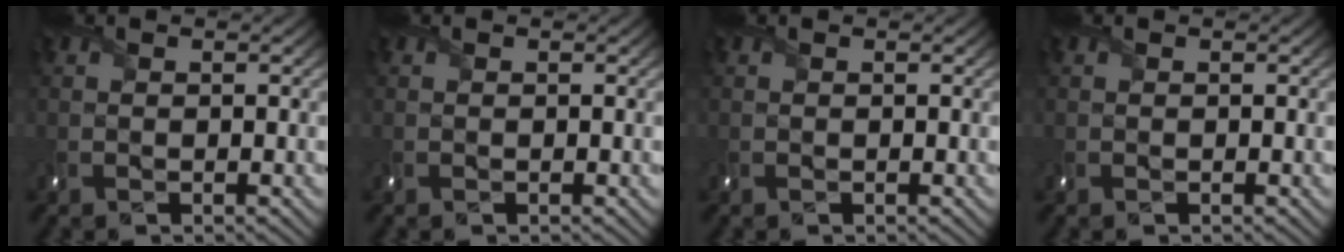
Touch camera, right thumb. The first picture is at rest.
{"total": 0.0}
{"total": 0.0}
{"total": 0.0}